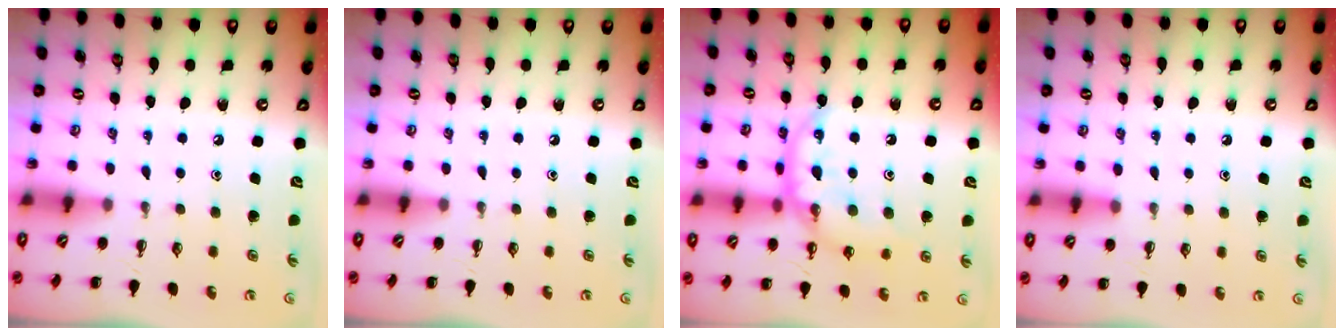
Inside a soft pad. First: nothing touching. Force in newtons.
{"total": 0.0}
{"total": 15.5, "press": 15.4, "slide": 1.2}
{"total": 6.9, "press": 6.6, "slide": 2.0}